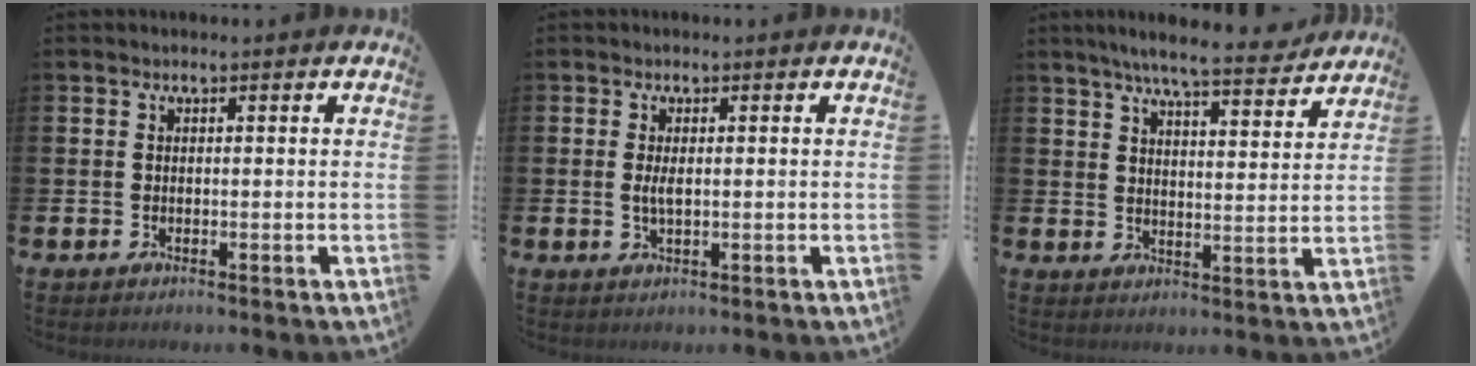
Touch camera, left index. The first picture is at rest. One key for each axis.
{"total": 1.9, "fx": 0.2, "fy": 0.6, "fz": 1.7, "tx": -0.030, "ty": 0.001, "tz": 0.001}
{"total": 7.5, "fx": 6.8, "fy": 0.5, "fz": 2.9, "tx": -0.051, "ty": -0.041, "tz": 0.115}